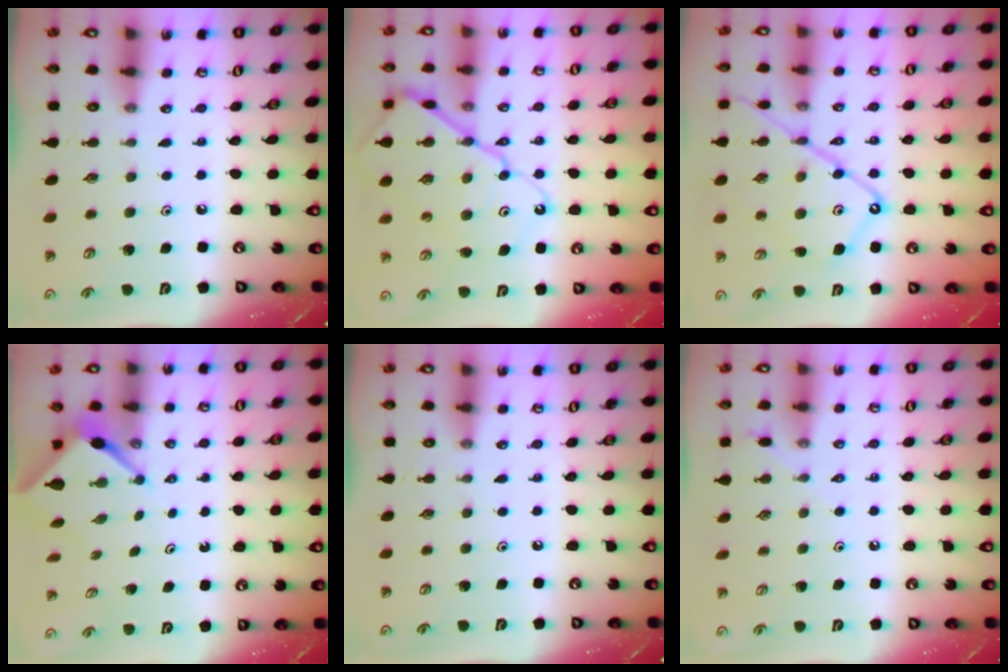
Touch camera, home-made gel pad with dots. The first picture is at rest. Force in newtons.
{"total": 15.5, "press": 15.4, "slide": 1.4}
{"total": 15.8, "press": 15.7, "slide": 1.6}
{"total": 3.3, "press": 3.3, "slide": 0.2}
{"total": 0.0}
{"total": 5.7, "press": 5.6, "slide": 0.8}